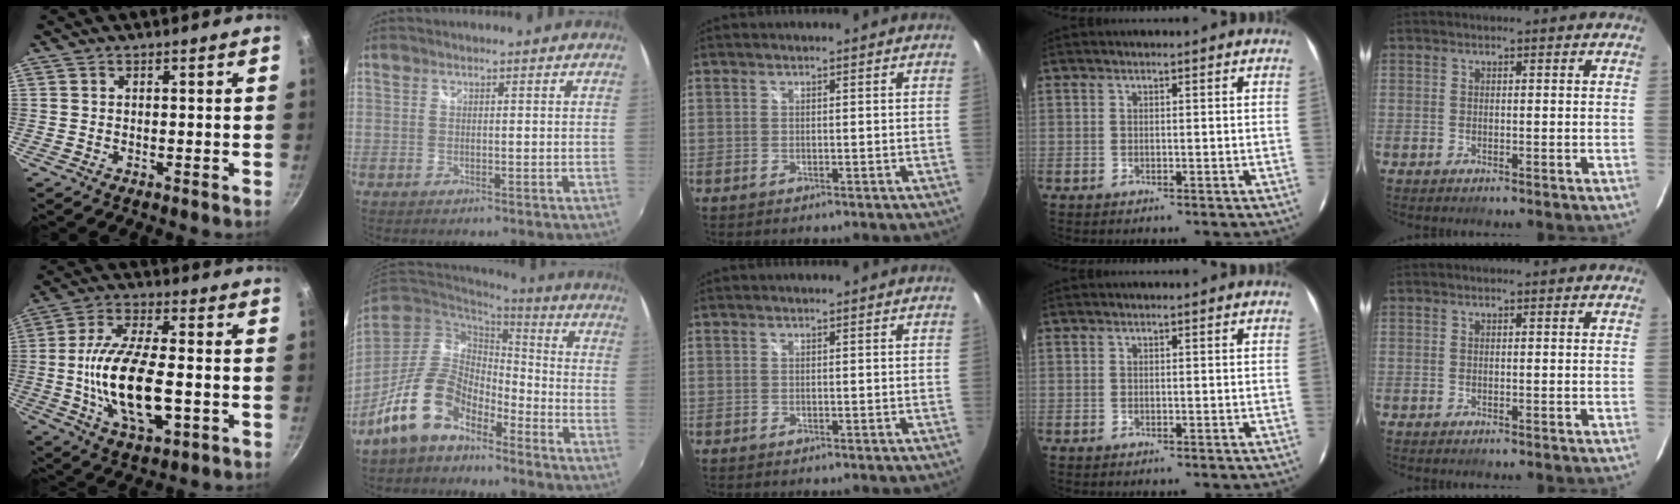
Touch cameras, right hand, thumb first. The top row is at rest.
{"thumb": {"total": 17.5, "force": [-2.8, 7.5, 15.5], "torque": [-0.285, 0.013, -0.055]}, "index": {"total": 12.7, "force": [-8.1, 6.7, 7.0], "torque": [-0.144, 0.016, -0.146]}}